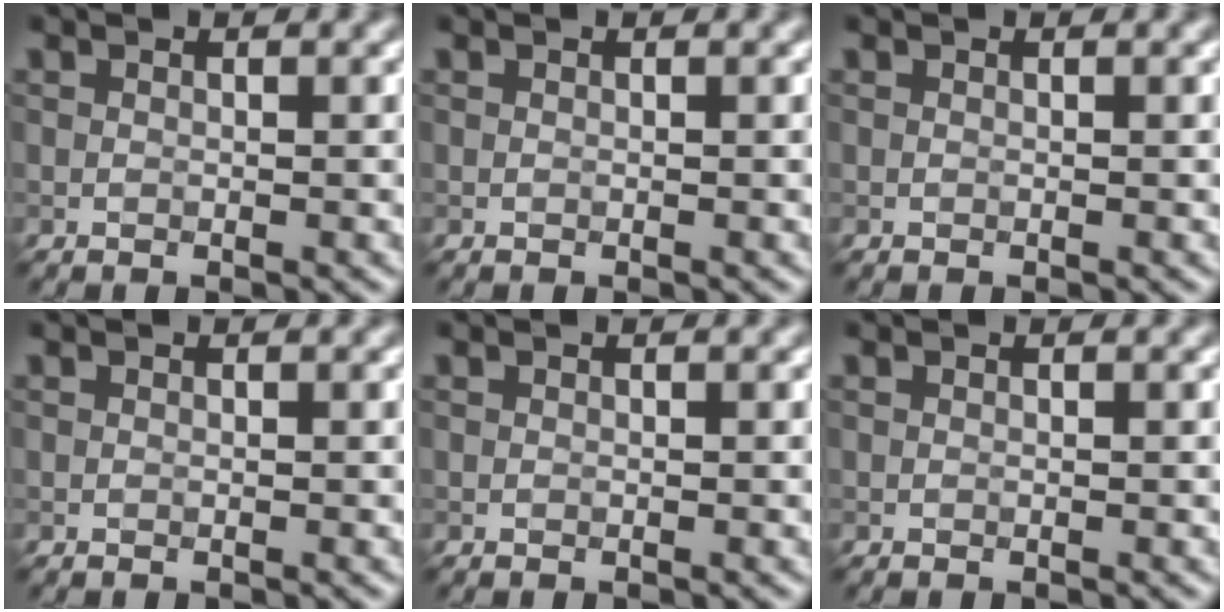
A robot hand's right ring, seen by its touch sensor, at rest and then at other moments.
{"total": 0.0}
{"total": 0.0}
{"total": 0.0}
{"total": 0.0}
{"total": 0.0}